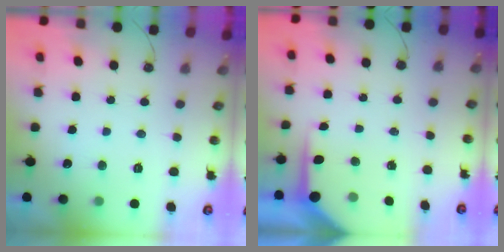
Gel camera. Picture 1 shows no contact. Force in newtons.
{"total": 7.1, "press": 7.1, "slide": 0.5}